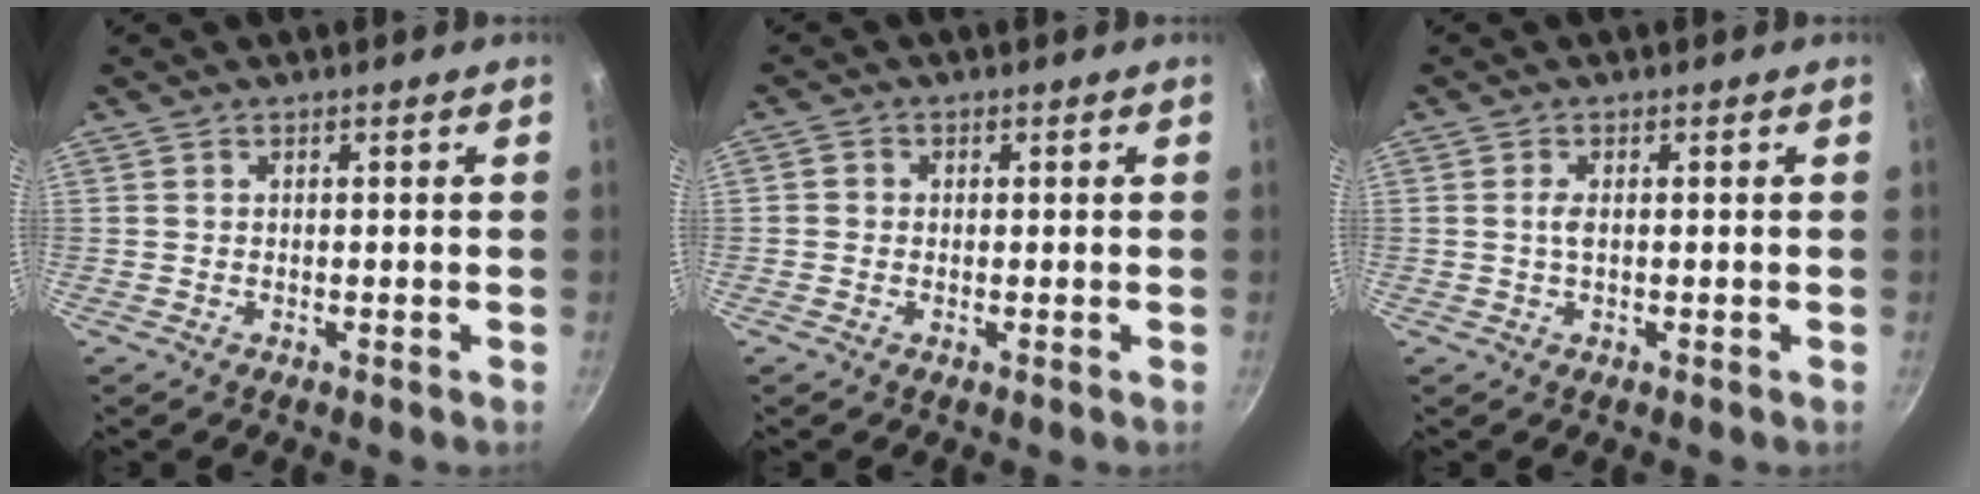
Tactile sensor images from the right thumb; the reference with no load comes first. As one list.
[{"total": 1.5, "force": [-0.1, 1.5, 0.5], "torque": [-0.003, 0.004, -0.005]}, {"total": 1.5, "force": [0.1, 0.6, 1.4], "torque": [-0.030, 0.001, 0.001]}]